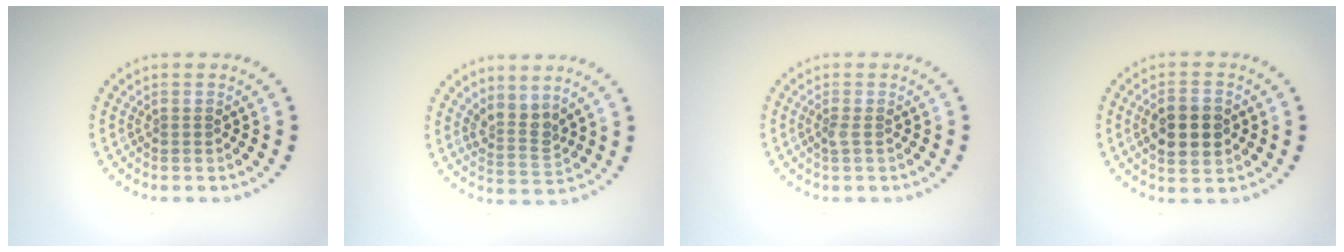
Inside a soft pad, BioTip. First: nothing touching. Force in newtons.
{"total": 2.6, "press": 2.0, "slide": 1.7}
{"total": 0.6, "press": 0.5, "slide": 0.4}
{"total": 4.3, "press": 4.3, "slide": 0.2}